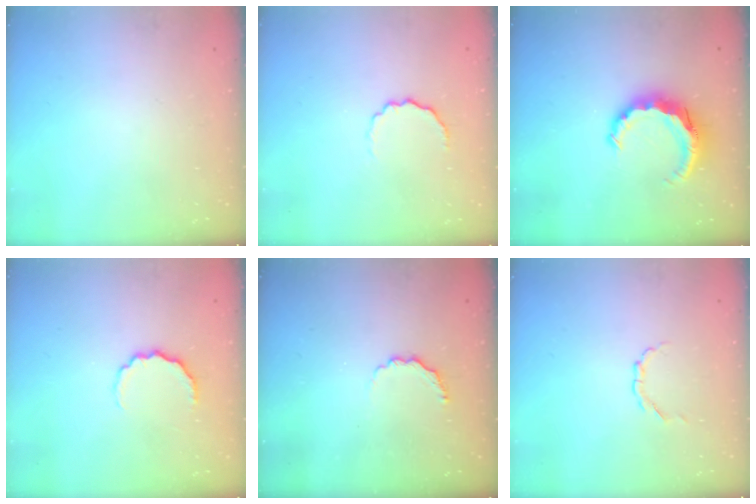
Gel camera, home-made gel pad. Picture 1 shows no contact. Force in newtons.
{"total": 4.9, "press": 4.8, "slide": 1.0}
{"total": 8.3, "press": 8.2, "slide": 1.1}
{"total": 6.5, "press": 6.4, "slide": 1.1}
{"total": 4.7, "press": 4.6, "slide": 1.1}
{"total": 1.7, "press": 1.7, "slide": 0.1}